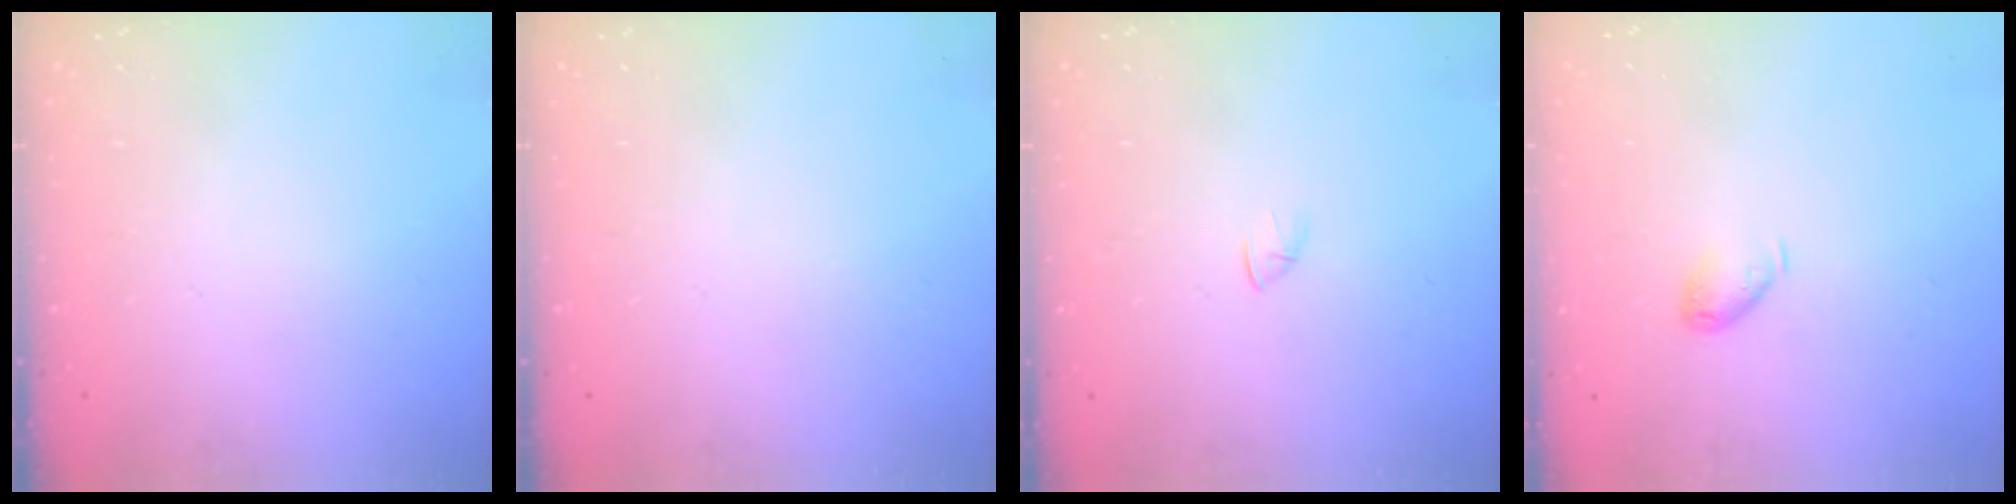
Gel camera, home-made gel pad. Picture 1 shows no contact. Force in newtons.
{"total": 0.0}
{"total": 1.2, "press": 1.1, "slide": 0.3}
{"total": 4.9, "press": 4.9, "slide": 0.4}